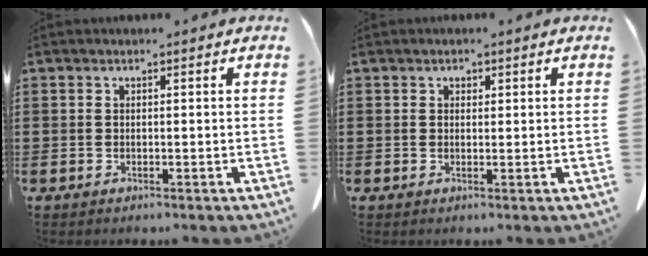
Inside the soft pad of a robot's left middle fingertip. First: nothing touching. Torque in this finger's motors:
{"motor_torque": [0.50, 0.57, -0.02, 0.01]}